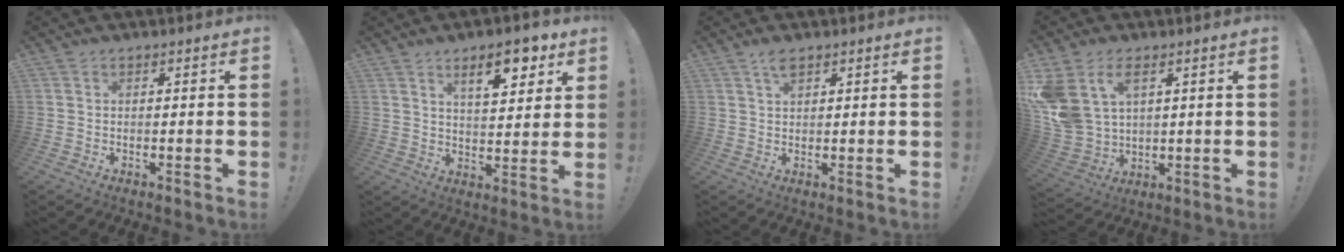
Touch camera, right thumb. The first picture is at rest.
{"total": 10.5, "force": [5.8, 3.9, 7.8], "torque": [-0.106, -0.021, 0.096]}
{"total": 3.2, "force": [1.9, 1.2, 2.2], "torque": [-0.038, -0.005, 0.032]}
{"total": 11.8, "force": [5.3, 7.4, 7.4], "torque": [-0.170, -0.029, 0.104]}